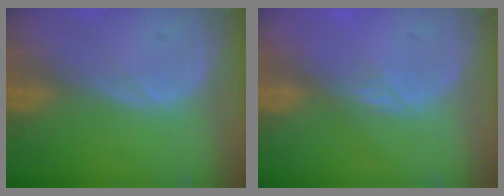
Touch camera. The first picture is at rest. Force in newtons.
{"total": 1.5, "press": 1.3, "slide": 0.8}